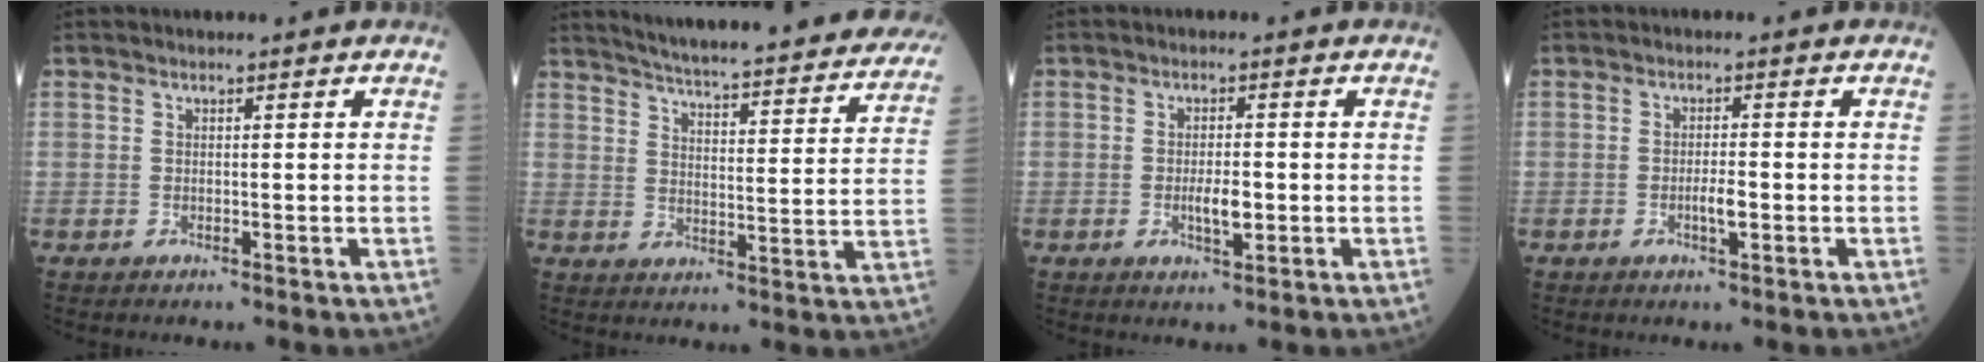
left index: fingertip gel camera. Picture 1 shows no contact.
{"total": 30.5, "force": [27.9, 3.4, 11.9], "torque": [-0.181, -0.061, 0.342]}
{"total": 3.3, "force": [-0.6, 1.0, 3.1], "torque": [-0.059, -0.001, -0.008]}
{"total": 2.3, "force": [-0.7, 0.4, 2.2], "torque": [-0.040, 0.000, -0.011]}